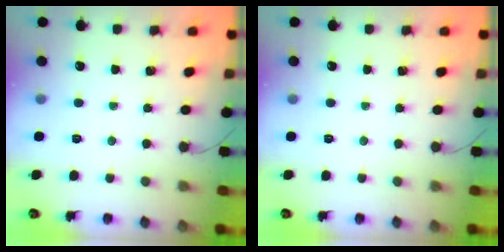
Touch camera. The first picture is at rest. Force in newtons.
{"total": 0.0}